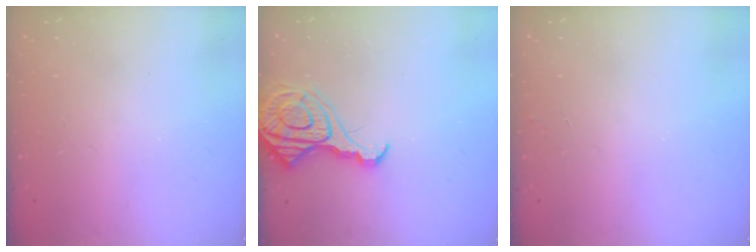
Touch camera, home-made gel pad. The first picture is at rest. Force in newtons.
{"total": 12.8, "press": 12.8, "slide": 1.3}
{"total": 2.5, "press": 2.5, "slide": 0.2}